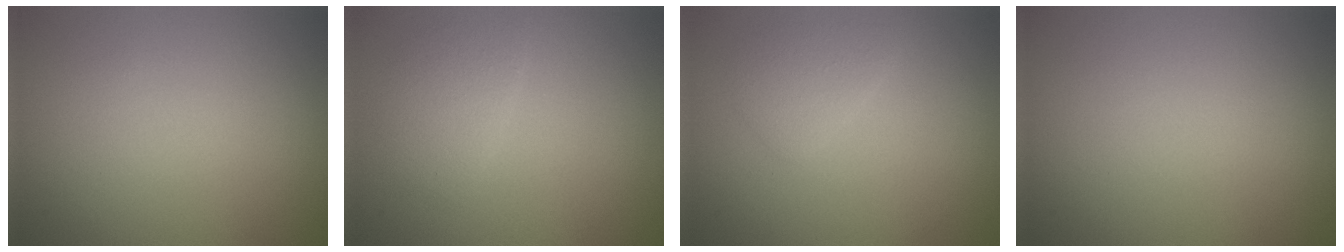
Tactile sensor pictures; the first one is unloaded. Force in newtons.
{"total": 2.0, "press": 2.0, "slide": 0.1}
{"total": 1.7, "press": 1.7, "slide": 0.1}
{"total": 0.0}